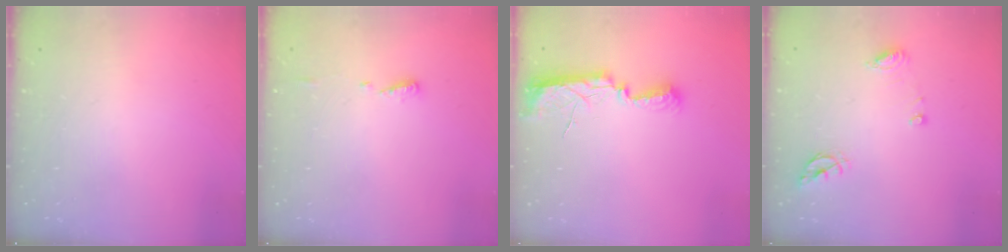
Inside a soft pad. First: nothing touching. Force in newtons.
{"total": 4.9, "press": 4.9, "slide": 0.6}
{"total": 10.0, "press": 8.9, "slide": 4.5}
{"total": 7.9, "press": 7.8, "slide": 0.9}